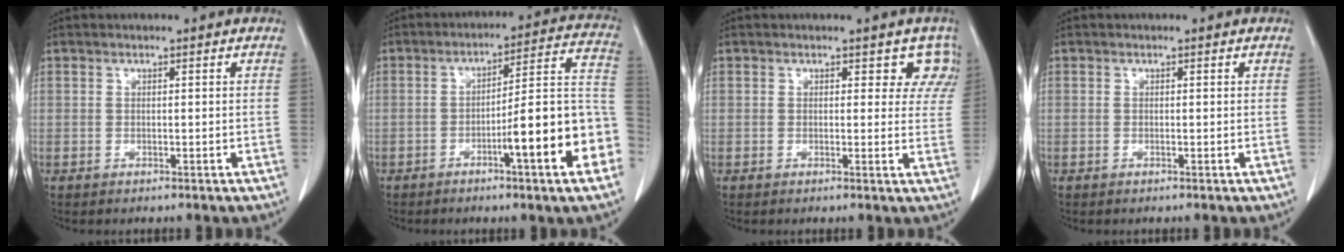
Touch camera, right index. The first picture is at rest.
{"total": 15.5, "force": [-5.5, 1.0, 14.5], "torque": [-0.156, 0.025, -0.075]}
{"total": 4.3, "force": [2.6, 2.8, 1.9], "torque": [0.012, -0.003, 0.012]}
{"total": 0.0}